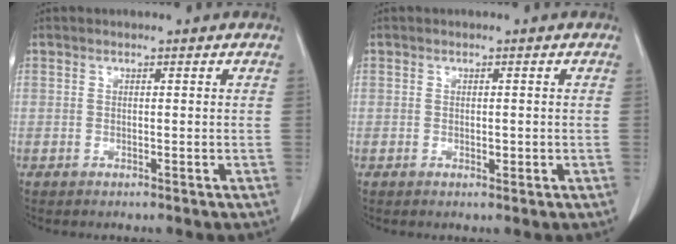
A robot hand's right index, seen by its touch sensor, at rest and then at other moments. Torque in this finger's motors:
{"motor_torque": [-0.35, 0.55, -0.13, -0.01]}